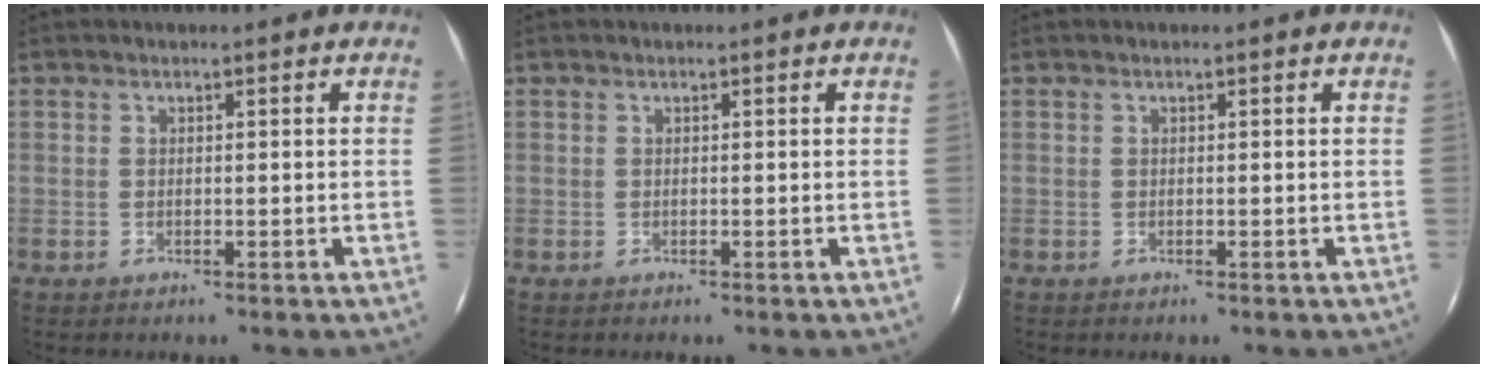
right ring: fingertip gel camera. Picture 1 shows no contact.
{"total": 0.0}
{"total": 0.0}